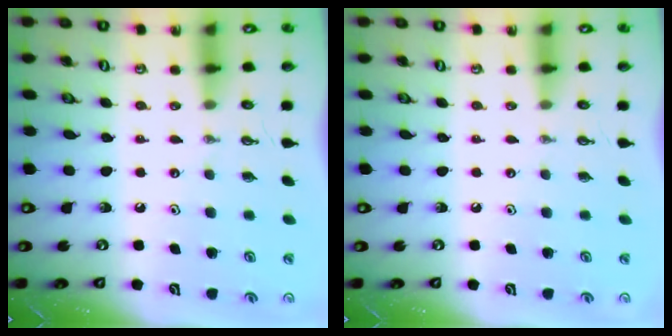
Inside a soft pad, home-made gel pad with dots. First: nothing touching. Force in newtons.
{"total": 1.0, "press": 0.0, "slide": 1.0}